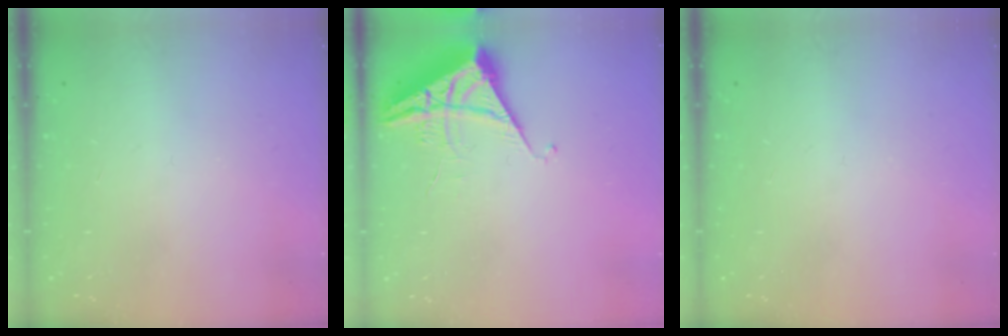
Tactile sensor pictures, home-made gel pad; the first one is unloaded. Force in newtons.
{"total": 6.1, "press": 6.1, "slide": 0.3}
{"total": 0.0}